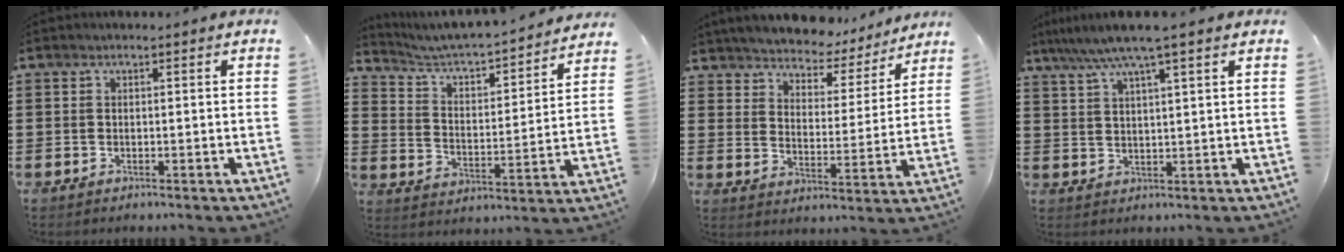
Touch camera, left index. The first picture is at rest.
{"total": 4.2, "force": [4.0, 0.6, 0.9], "torque": [-0.041, -0.034, 0.059]}
{"total": 4.9, "force": [4.8, 0.5, -0.2], "torque": [-0.028, -0.042, 0.079]}
{"total": 5.5, "force": [4.1, -0.3, 3.6], "torque": [-0.081, -0.010, 0.069]}